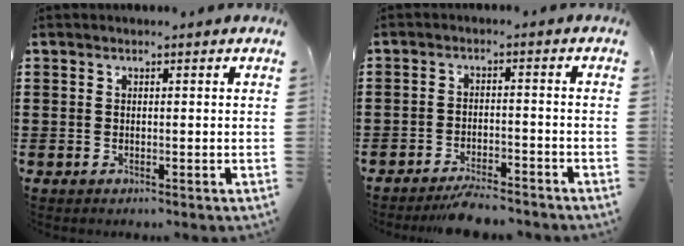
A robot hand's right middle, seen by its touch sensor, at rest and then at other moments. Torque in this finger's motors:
{"motor_torque": [2.11, 0.02, 0.04, 0.06]}